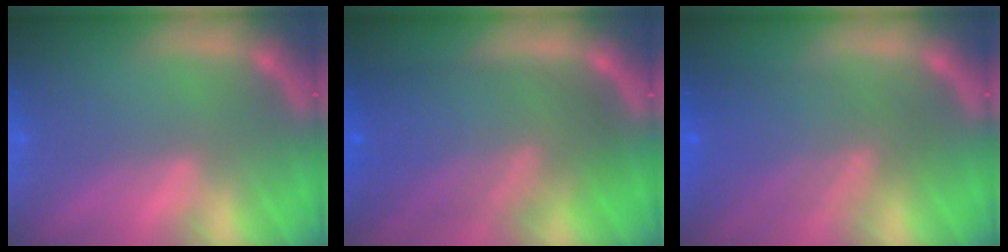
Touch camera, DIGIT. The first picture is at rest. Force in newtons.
{"total": 10.0}
{"total": 7.0}